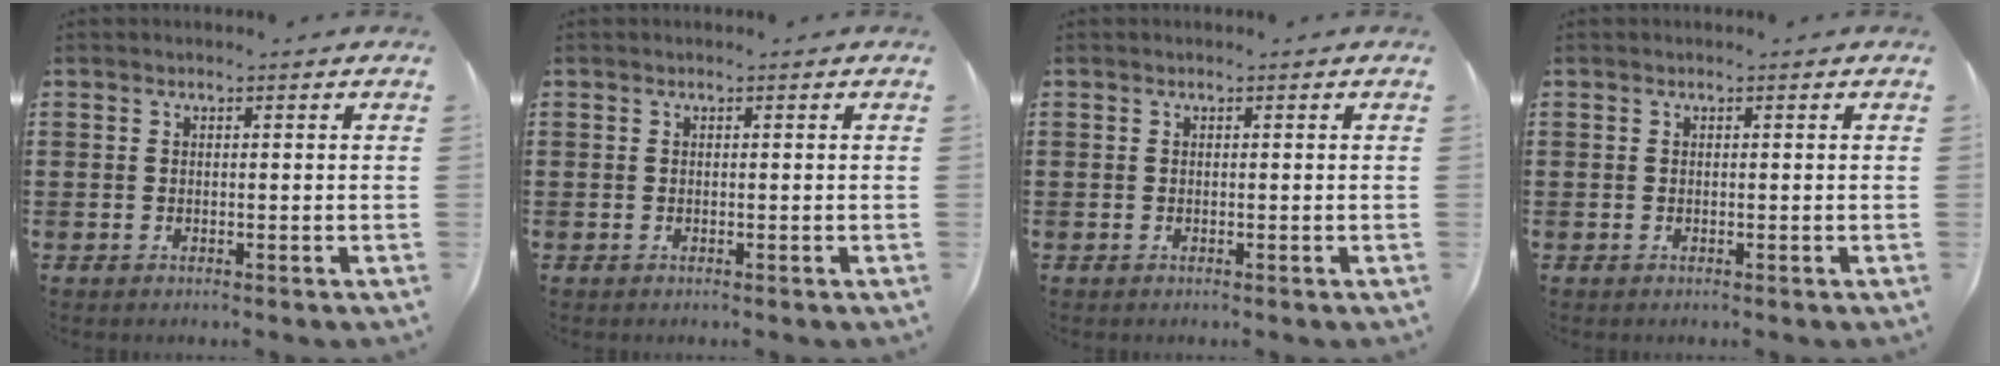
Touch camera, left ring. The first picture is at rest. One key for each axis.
{"total": 0.0}
{"total": 0.0}
{"total": 0.0}